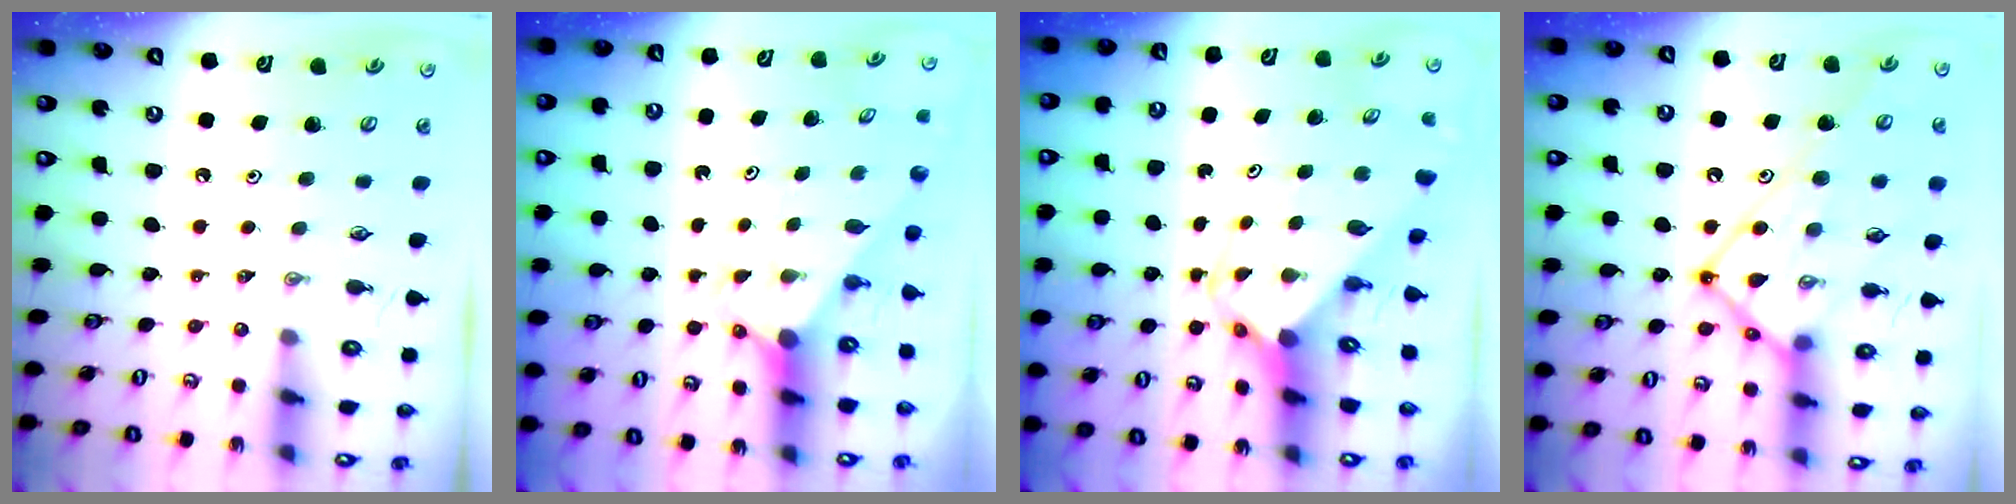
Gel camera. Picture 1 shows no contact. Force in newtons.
{"total": 2.9, "press": 2.9, "slide": 0.1}
{"total": 3.7, "press": 3.7, "slide": 0.3}
{"total": 19.8, "press": 19.7, "slide": 2.5}